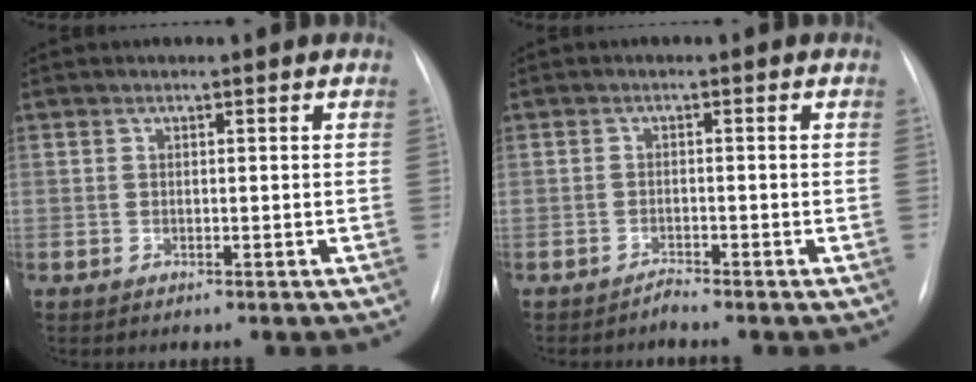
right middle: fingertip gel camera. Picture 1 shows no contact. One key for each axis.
{"total": 1.3, "fx": -1.2, "fy": -0.3, "fz": -0.1, "tx": 0.008, "ty": -0.004, "tz": -0.019}